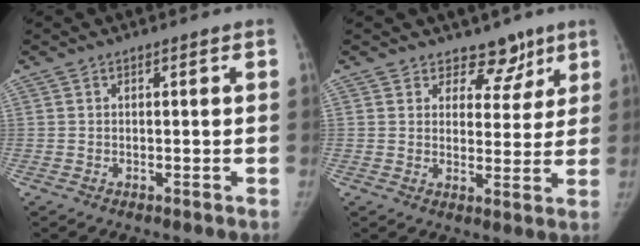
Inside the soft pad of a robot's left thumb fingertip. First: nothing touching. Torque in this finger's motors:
{"motor_torque": [-0.31, -0.16, -0.22, -0.26, -0.08]}